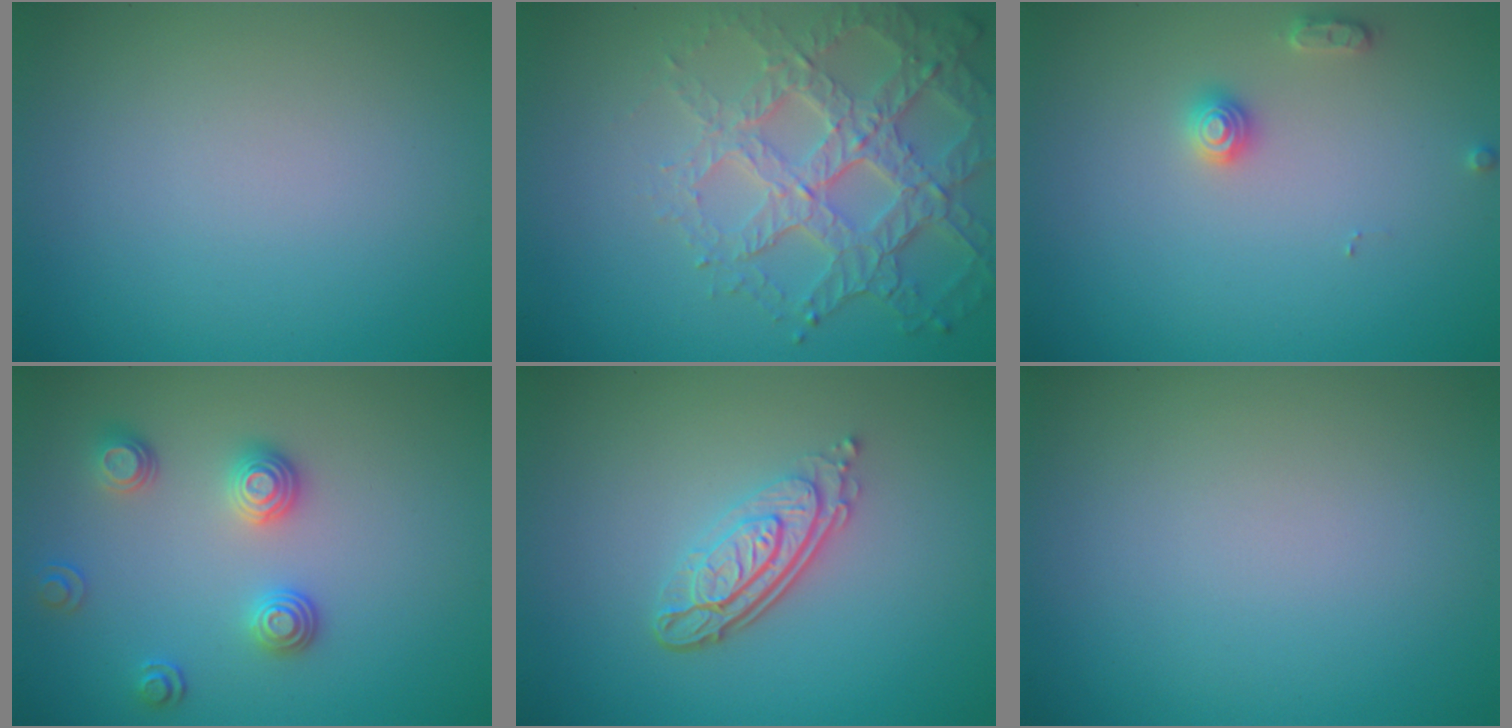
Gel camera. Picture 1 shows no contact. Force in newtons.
{"total": 6.3, "press": 4.8, "slide": 4.1}
{"total": 1.7, "press": 1.7, "slide": 0.3}
{"total": 2.9, "press": 2.5, "slide": 1.5}
{"total": 4.3, "press": 3.0, "slide": 3.1}
{"total": 0.0}